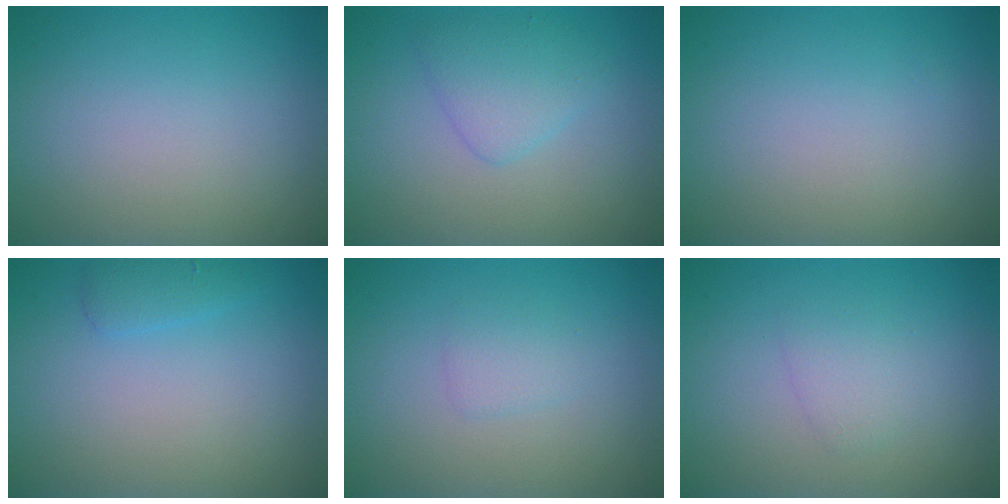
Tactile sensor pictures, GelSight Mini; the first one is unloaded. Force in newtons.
{"total": 2.5, "press": 2.5, "slide": 0.1}
{"total": 0.0}
{"total": 1.3, "press": 1.3, "slide": 0.1}
{"total": 1.2, "press": 1.2, "slide": 0.1}
{"total": 1.5, "press": 1.5, "slide": 0.1}